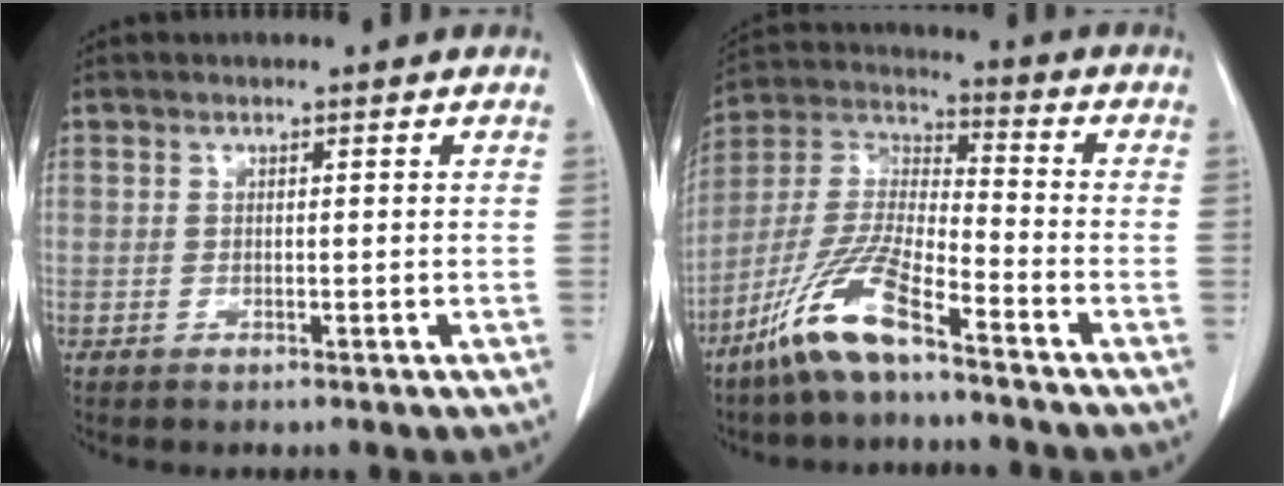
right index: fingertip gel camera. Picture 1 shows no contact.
{"total": 12.0, "force": [-8.1, 1.6, 8.8], "torque": [-0.193, -0.014, -0.164]}